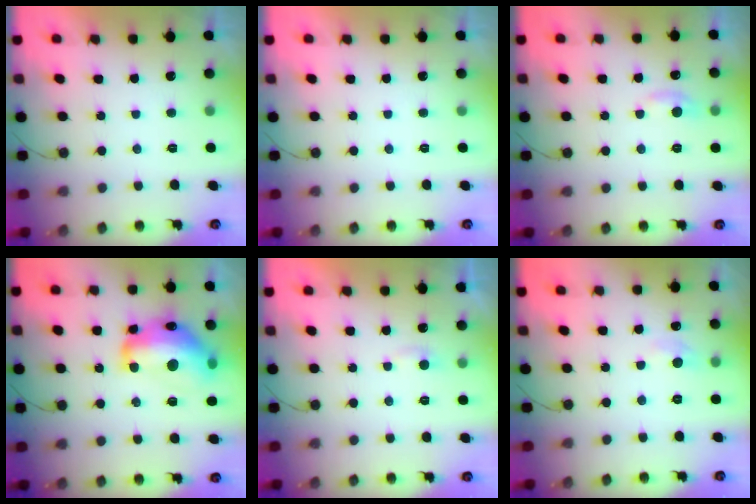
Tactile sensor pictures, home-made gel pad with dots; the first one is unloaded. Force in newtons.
{"total": 0.0}
{"total": 4.9, "press": 4.8, "slide": 0.7}
{"total": 19.0, "press": 18.9, "slide": 1.1}
{"total": 3.5, "press": 3.4, "slide": 0.4}
{"total": 5.3, "press": 5.3, "slide": 0.7}